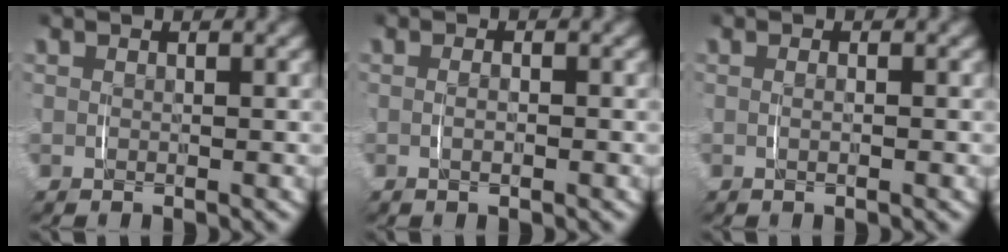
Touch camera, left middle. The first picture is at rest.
{"total": 1.0, "force": [-0.3, 0.2, 1.0], "torque": [-0.018, 0.000, -0.006]}
{"total": 0.7, "force": [-0.1, 0.0, 0.7], "torque": [-0.015, 0.000, -0.003]}